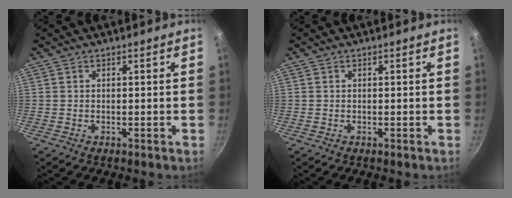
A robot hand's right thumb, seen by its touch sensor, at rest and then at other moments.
{"total": 0.0}